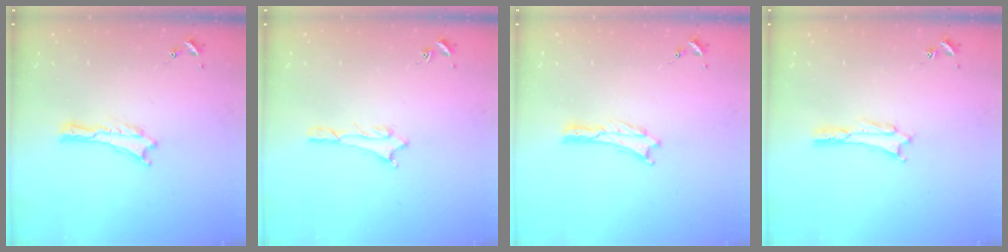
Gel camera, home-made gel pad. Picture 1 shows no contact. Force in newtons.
{"total": 1.1, "press": 1.1, "slide": 0.1}
{"total": 0.0}
{"total": 1.6, "press": 1.6, "slide": 0.2}